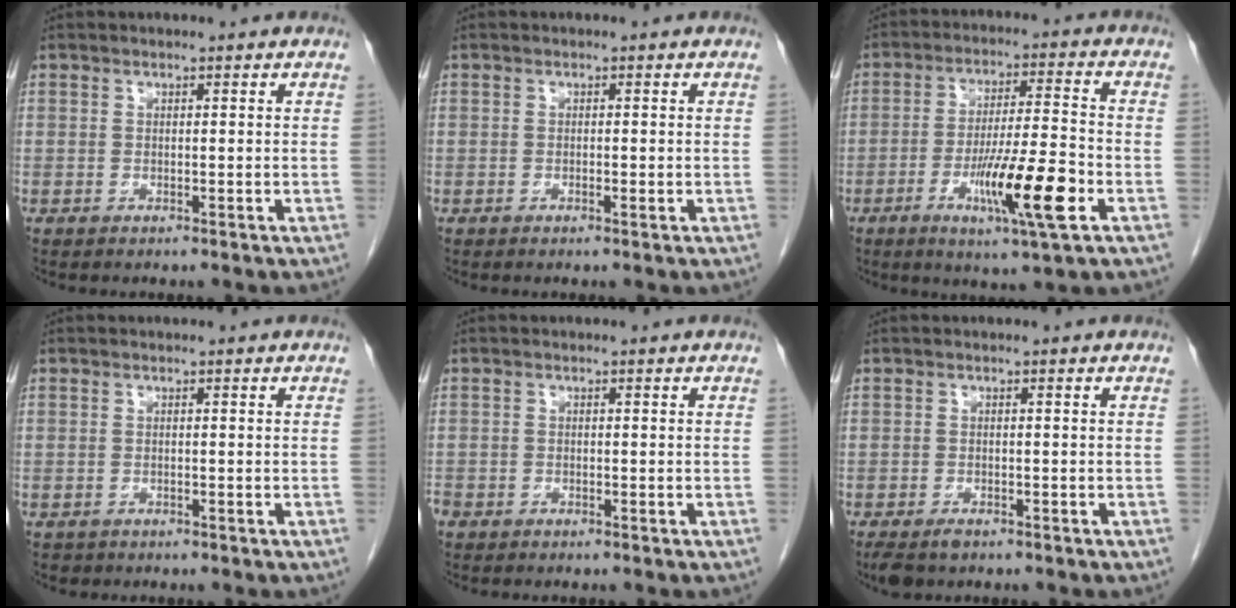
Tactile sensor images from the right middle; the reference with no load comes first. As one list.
[{"total": 0.7, "force": [-0.3, 0.1, 0.6], "torque": [-0.011, 0.000, -0.003]}, {"total": 12.0, "force": [-4.6, 0.3, 11.0], "torque": [-0.193, -0.017, -0.079]}, {"total": 0.8, "force": [-0.5, 0.6, 0.0], "torque": [-0.011, 0.001, -0.006]}, {"total": 2.4, "force": [-1.7, 1.6, 0.7], "torque": [-0.021, 0.000, -0.033]}, {"total": 3.6, "force": [-2.7, 1.6, 1.8], "torque": [-0.034, -0.008, -0.042]}]